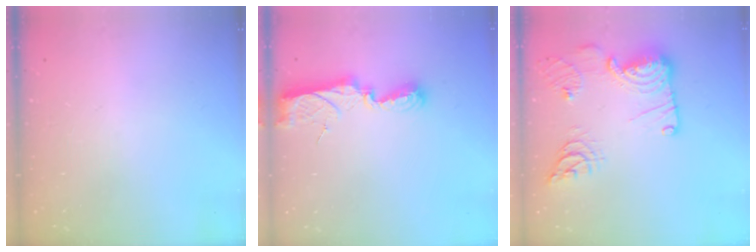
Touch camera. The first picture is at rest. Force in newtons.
{"total": 9.8, "press": 9.7, "slide": 0.9}
{"total": 18.8, "press": 18.6, "slide": 2.3}